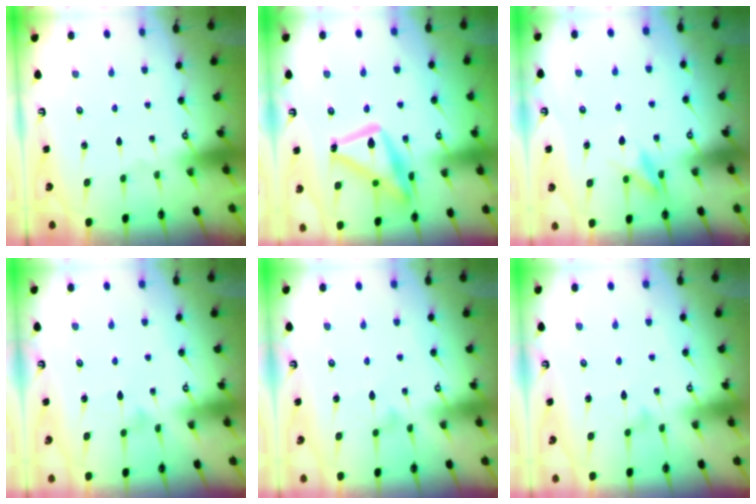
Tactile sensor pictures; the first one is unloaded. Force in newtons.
{"total": 18.2, "press": 18.2, "slide": 1.2}
{"total": 9.2, "press": 9.1, "slide": 1.2}
{"total": 5.9, "press": 5.9, "slide": 0.4}
{"total": 5.4, "press": 5.4, "slide": 0.3}
{"total": 8.5, "press": 8.4, "slide": 0.6}